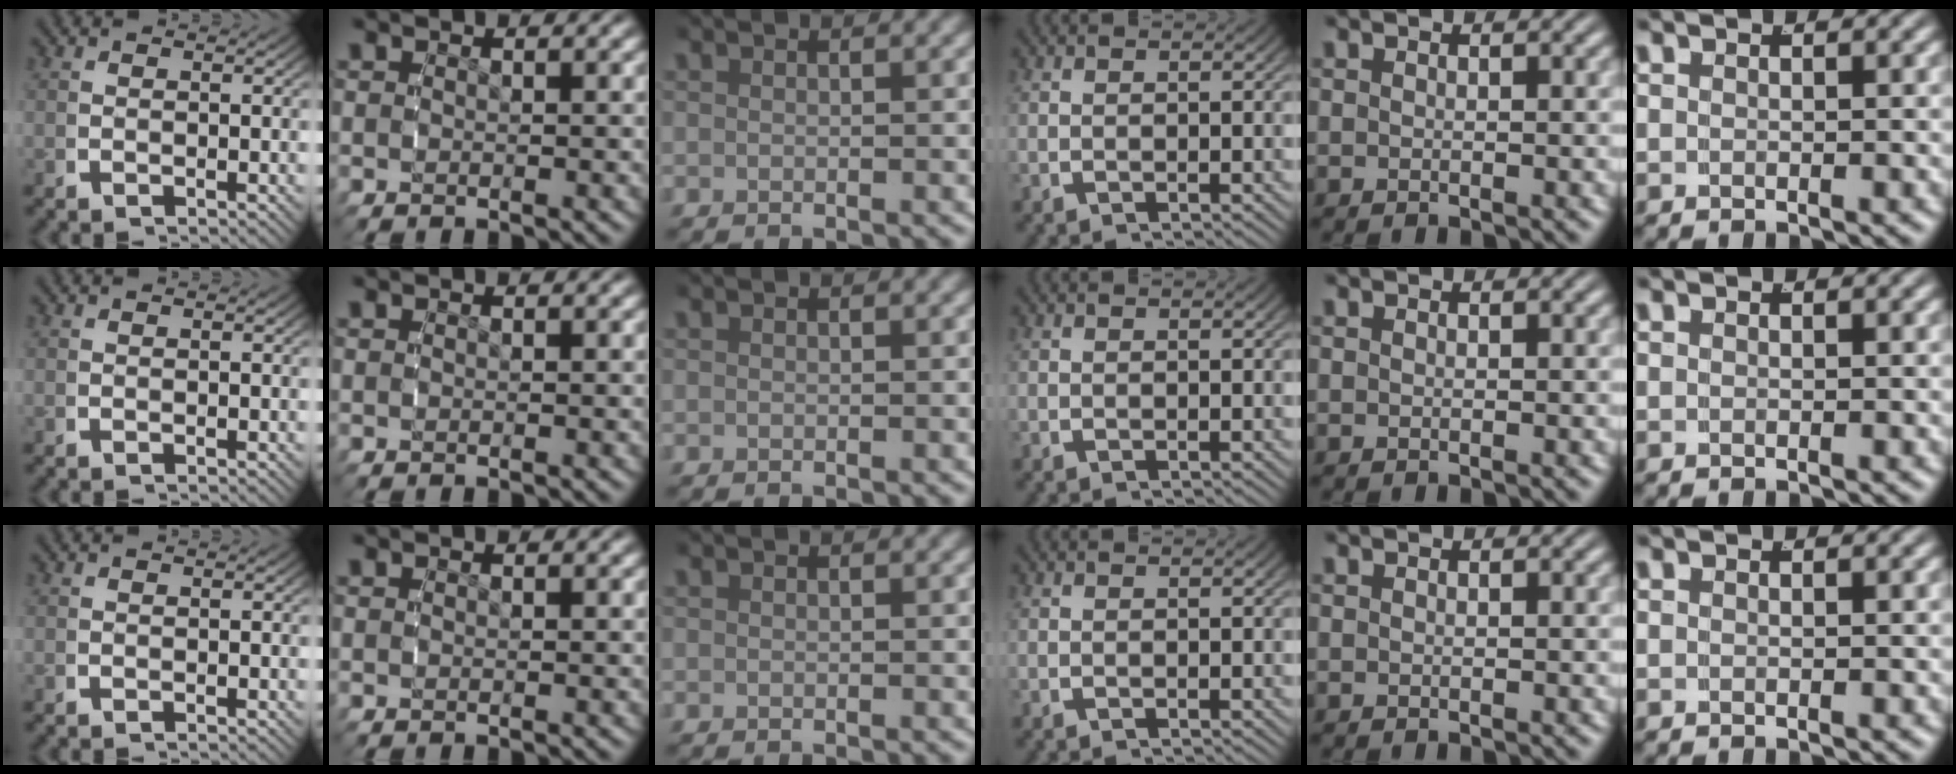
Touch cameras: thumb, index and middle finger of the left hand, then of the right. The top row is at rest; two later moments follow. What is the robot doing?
{"motion": "reach", "object": "jar lid"}